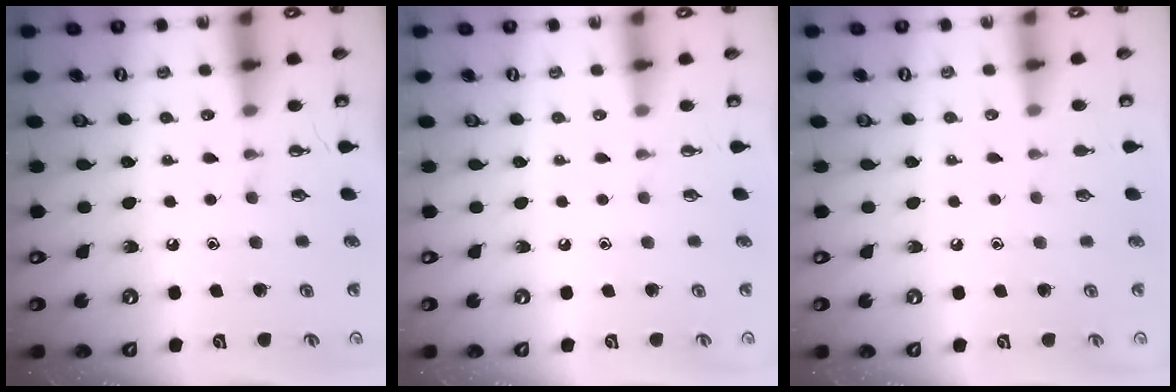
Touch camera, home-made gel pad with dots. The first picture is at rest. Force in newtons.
{"total": 0.0}
{"total": 3.4, "press": 3.3, "slide": 0.3}